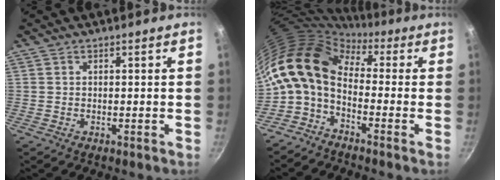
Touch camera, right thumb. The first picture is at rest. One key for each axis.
{"total": 12.8, "fx": 0.5, "fy": 8.1, "fz": 10.0, "tx": -0.189, "ty": 0.025, "tz": -0.013}